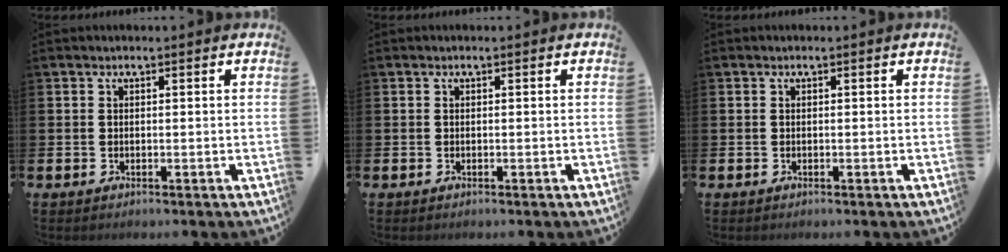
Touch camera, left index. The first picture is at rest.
{"total": 0.0}
{"total": 0.0}